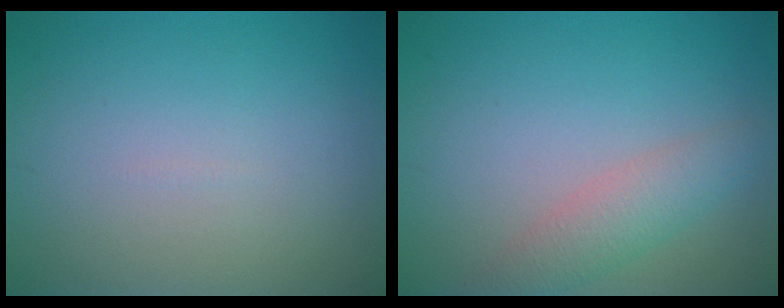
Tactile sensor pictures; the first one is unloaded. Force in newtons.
{"total": 3.0, "press": 3.0, "slide": 0.1}